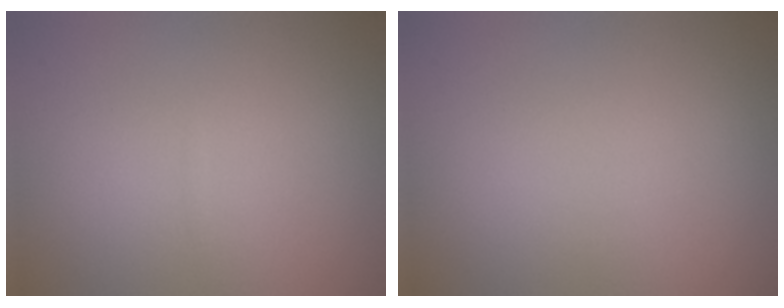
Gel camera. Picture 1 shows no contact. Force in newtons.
{"total": 0.0}